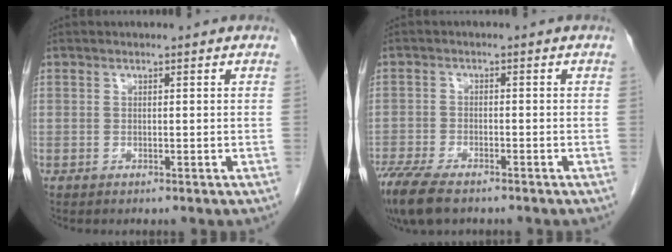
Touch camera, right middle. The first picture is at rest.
{"total": 8.4, "force": [-6.5, 2.5, 4.8], "torque": [-0.088, -0.018, -0.110]}